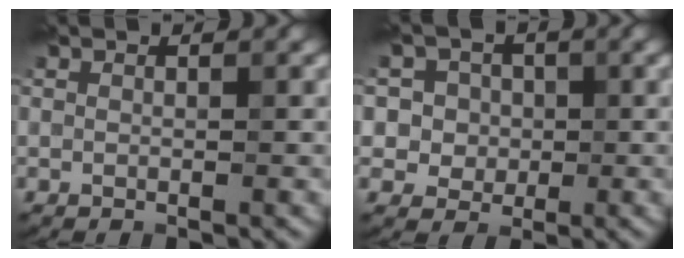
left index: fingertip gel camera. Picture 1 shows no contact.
{"total": 5.4, "force": [1.3, 4.9, 1.7], "torque": [-0.019, 0.017, 0.006]}